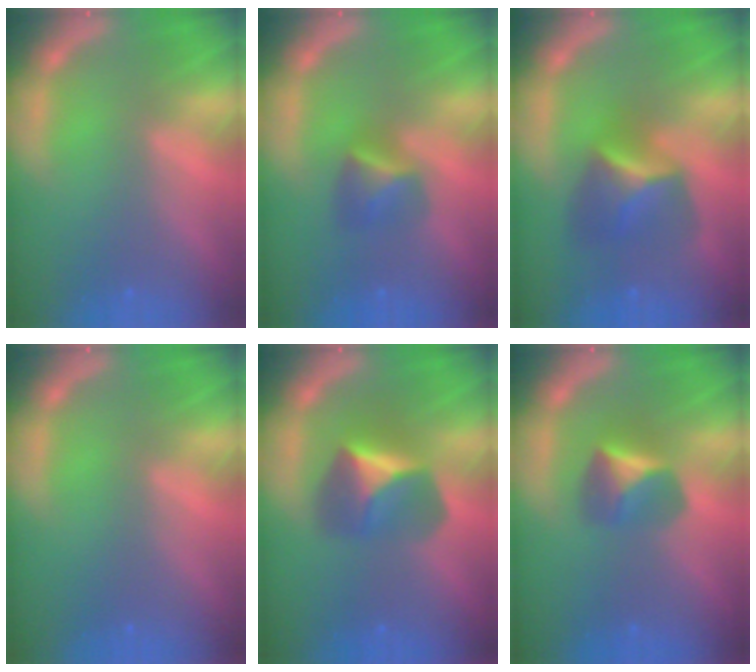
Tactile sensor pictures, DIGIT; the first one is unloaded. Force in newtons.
{"total": 2.9}
{"total": 4.9}
{"total": 0.0}
{"total": 4.9}
{"total": 3.4}